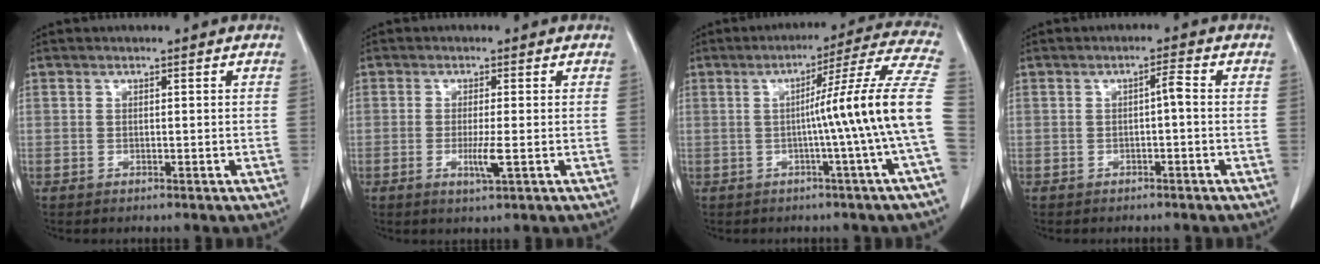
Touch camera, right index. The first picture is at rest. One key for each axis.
{"total": 3.1, "fx": -0.8, "fy": 0.0, "fz": 3.0, "tx": -0.056, "ty": -0.007, "tz": -0.013}
{"total": 14.5, "fx": -1.9, "fy": -3.0, "fz": 14.1, "tx": -0.180, "ty": 0.010, "tz": -0.032}
{"total": 1.7, "fx": -0.3, "fy": 0.2, "fz": 1.7, "tx": -0.025, "ty": 0.004, "tz": -0.005}